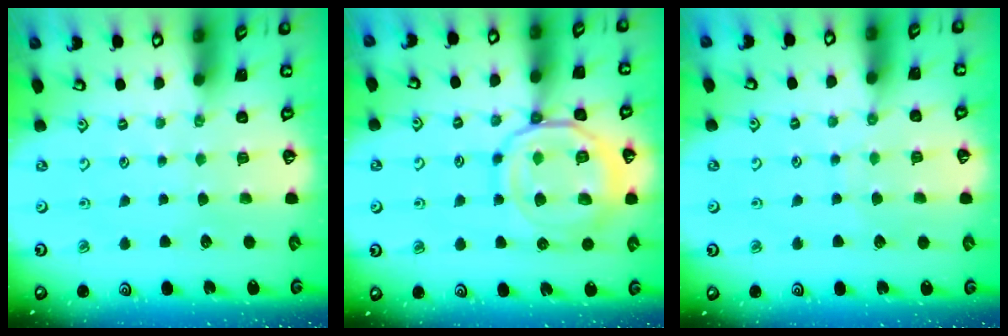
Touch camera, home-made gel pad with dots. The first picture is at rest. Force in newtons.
{"total": 16.7, "press": 16.6, "slide": 1.7}
{"total": 6.2, "press": 6.2, "slide": 0.6}